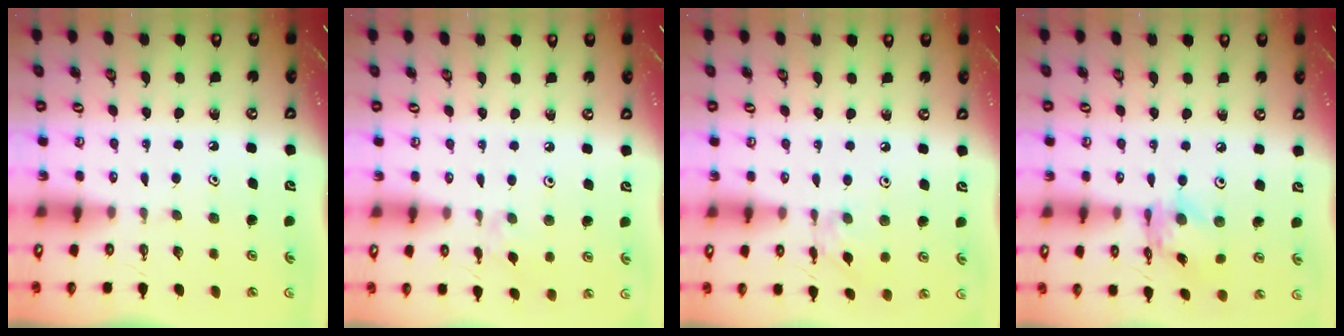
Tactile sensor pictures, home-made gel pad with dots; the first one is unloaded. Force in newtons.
{"total": 2.6, "press": 2.6, "slide": 0.4}
{"total": 2.4, "press": 2.4, "slide": 0.2}
{"total": 10.4, "press": 10.4, "slide": 0.9}